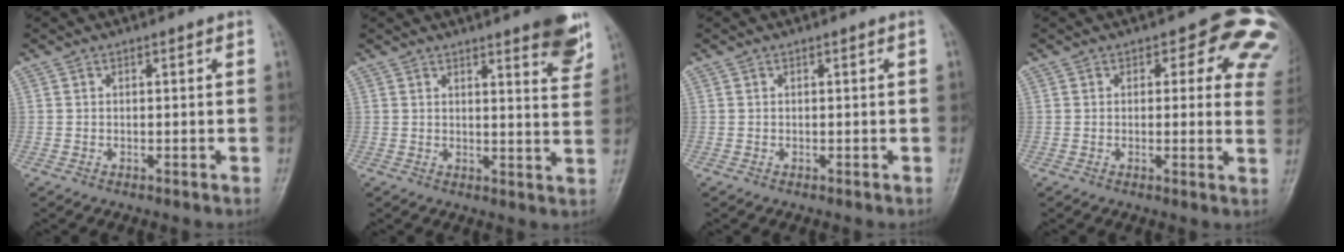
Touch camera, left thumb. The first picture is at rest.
{"total": 8.7, "force": [5.7, 1.8, 6.4], "torque": [-0.059, -0.033, 0.066]}
{"total": 0.0}
{"total": 10.7, "force": [5.3, 5.8, 7.2], "torque": [-0.023, -0.018, 0.038]}